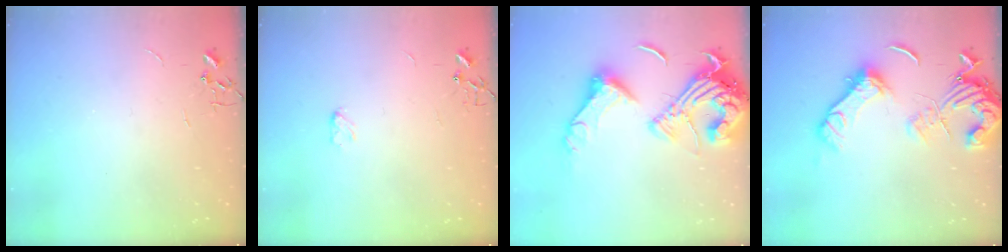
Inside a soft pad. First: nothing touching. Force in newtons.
{"total": 3.1, "press": 3.1, "slide": 0.4}
{"total": 22.1, "press": 22.0, "slide": 2.5}
{"total": 16.3, "press": 16.2, "slide": 2.0}